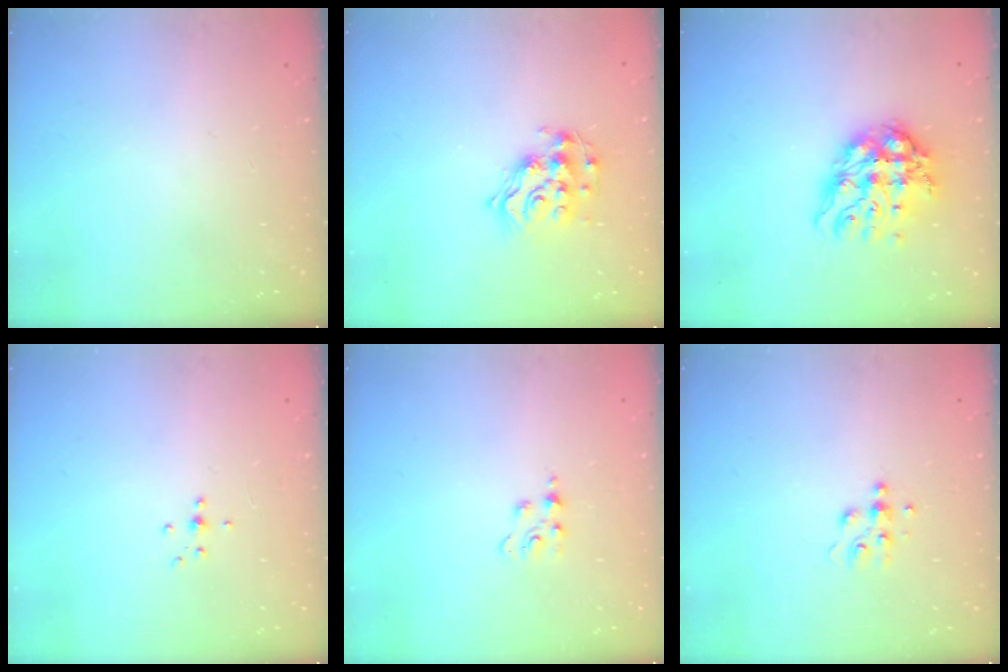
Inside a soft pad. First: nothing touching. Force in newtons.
{"total": 12.6, "press": 12.6, "slide": 0.9}
{"total": 13.0, "press": 13.0, "slide": 1.2}
{"total": 3.9, "press": 3.9, "slide": 0.7}
{"total": 2.8, "press": 2.8, "slide": 0.4}
{"total": 5.9, "press": 5.9, "slide": 0.7}